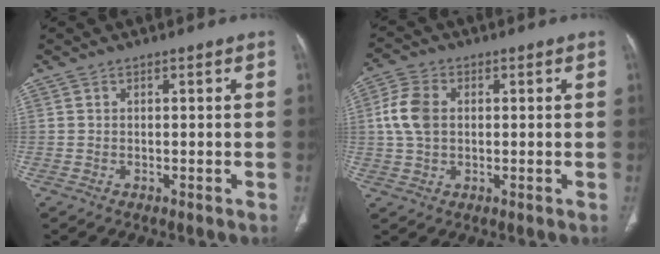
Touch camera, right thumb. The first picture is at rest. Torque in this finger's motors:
{"motor_torque": [0.76, 0.98, 0.63, 0.04, 0.06]}